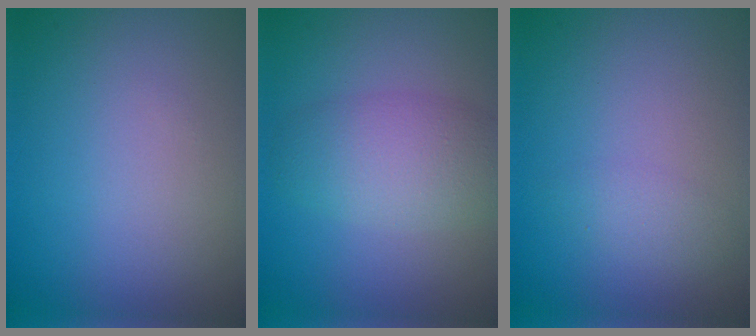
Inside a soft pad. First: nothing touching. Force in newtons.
{"total": 4.5, "press": 4.5, "slide": 0.1}
{"total": 1.3, "press": 1.3, "slide": 0.0}